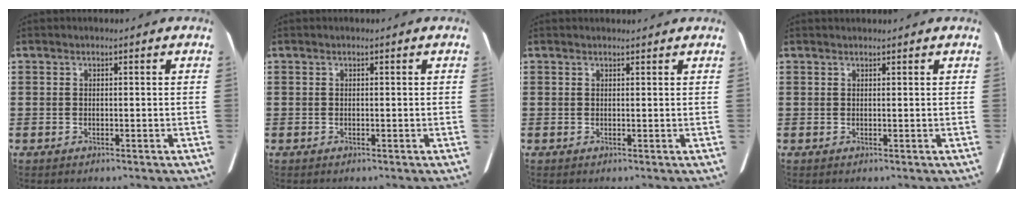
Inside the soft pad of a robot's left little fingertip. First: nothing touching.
{"total": 0.0}
{"total": 0.7, "force": [0.7, 0.1, 0.1], "torque": [0.005, -0.002, 0.011]}
{"total": 0.6, "force": [0.6, 0.0, 0.0], "torque": [-0.001, 0.001, 0.011]}